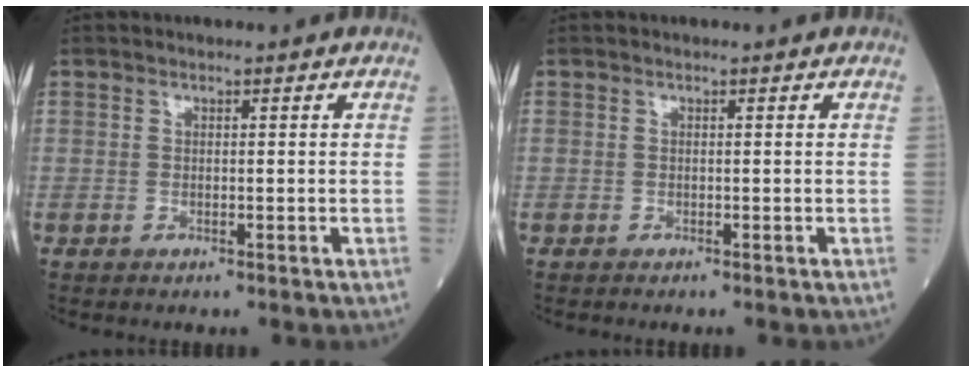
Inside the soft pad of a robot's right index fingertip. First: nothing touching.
{"total": 0.0}